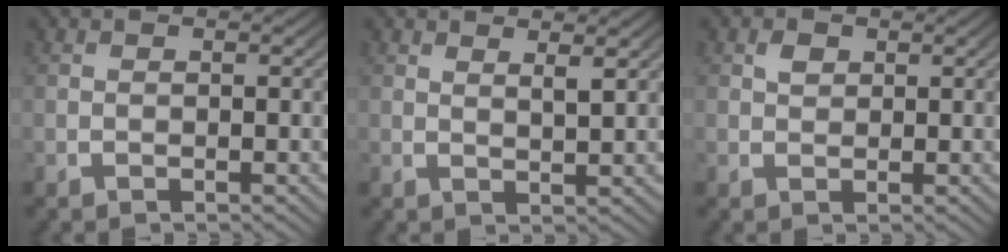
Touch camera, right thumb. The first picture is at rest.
{"total": 1.9, "force": [1.7, 0.2, 0.8], "torque": [-0.015, -0.002, 0.033]}
{"total": 1.2, "force": [0.7, 0.8, 0.4], "torque": [-0.003, -0.001, 0.017]}